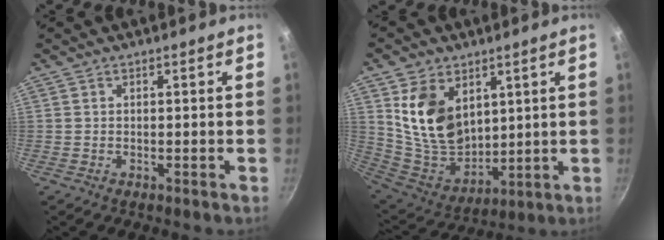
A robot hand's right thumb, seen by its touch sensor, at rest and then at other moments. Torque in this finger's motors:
{"motor_torque": [0.80, 2.99, 1.59, -0.20, 0.12]}